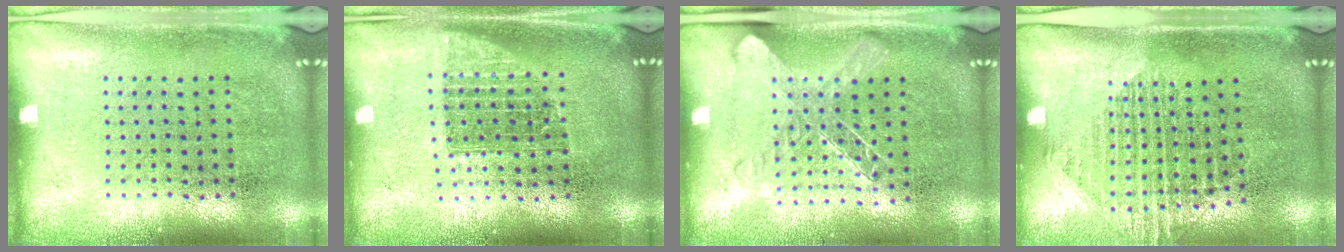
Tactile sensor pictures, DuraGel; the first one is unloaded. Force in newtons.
{"total": 1.4, "press": 1.2, "slide": 0.7}
{"total": 1.4, "press": 1.2, "slide": 0.6}
{"total": 1.5, "press": 1.2, "slide": 0.9}